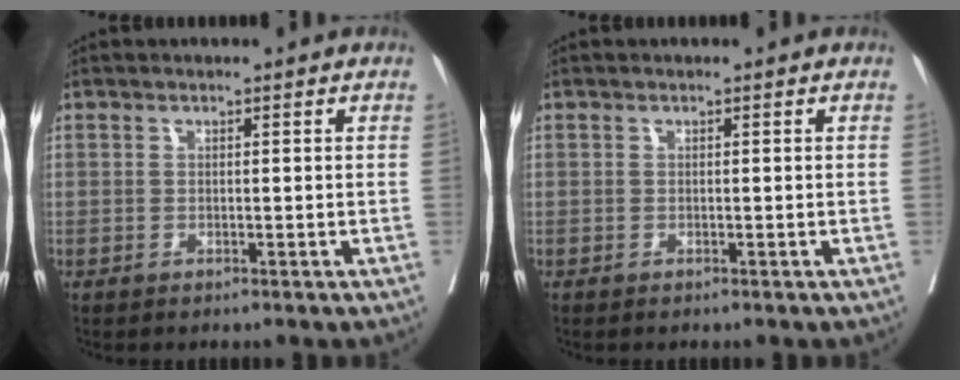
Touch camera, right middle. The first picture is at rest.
{"total": 0.0}